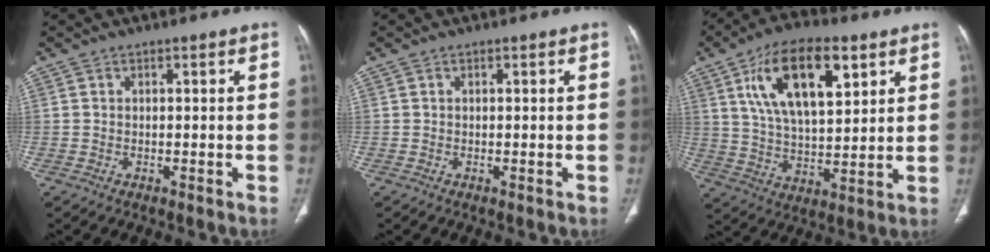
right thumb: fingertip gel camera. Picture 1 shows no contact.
{"total": 0.0}
{"total": 18.1, "force": [7.8, 8.3, 14.1], "torque": [-0.219, -0.020, 0.140]}